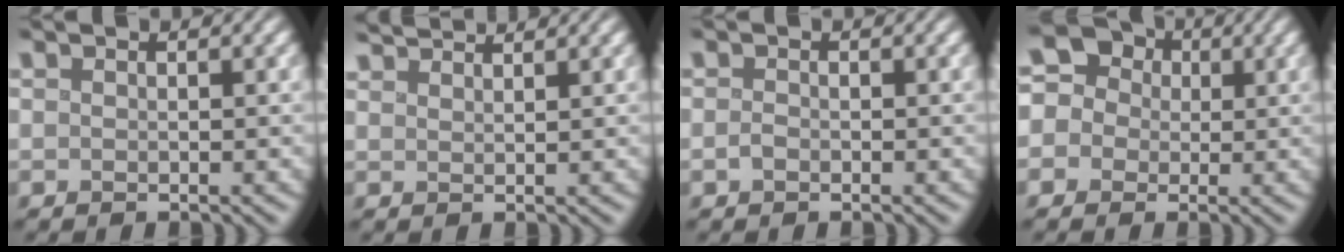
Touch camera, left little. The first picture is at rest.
{"total": 2.7, "force": [2.5, 0.3, 0.7], "torque": [-0.007, 0.007, 0.039]}
{"total": 0.7, "force": [-0.3, 0.4, 0.4], "torque": [-0.011, 0.000, -0.007]}
{"total": 10.5, "force": [1.3, 9.7, 3.9], "torque": [-0.086, 0.048, -0.018]}